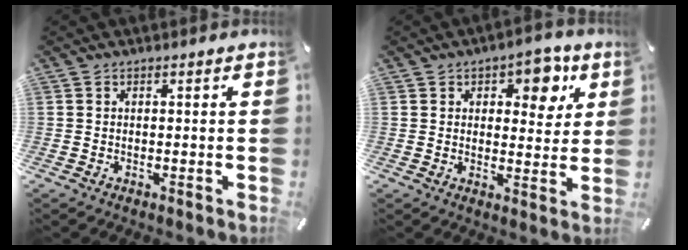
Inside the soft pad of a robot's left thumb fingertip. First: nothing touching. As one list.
[{"total": 7.8, "force": [3.8, 4.8, 4.7], "torque": [-0.035, -0.021, 0.055]}]